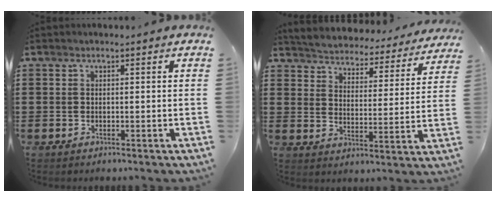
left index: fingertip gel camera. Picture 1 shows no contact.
{"total": 4.0, "force": [4.0, -0.1, -0.3], "torque": [-0.021, -0.039, 0.062]}